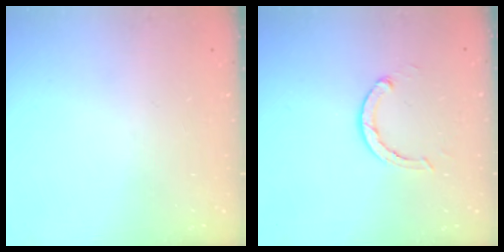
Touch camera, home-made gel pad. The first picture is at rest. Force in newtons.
{"total": 2.9, "press": 2.9, "slide": 0.5}